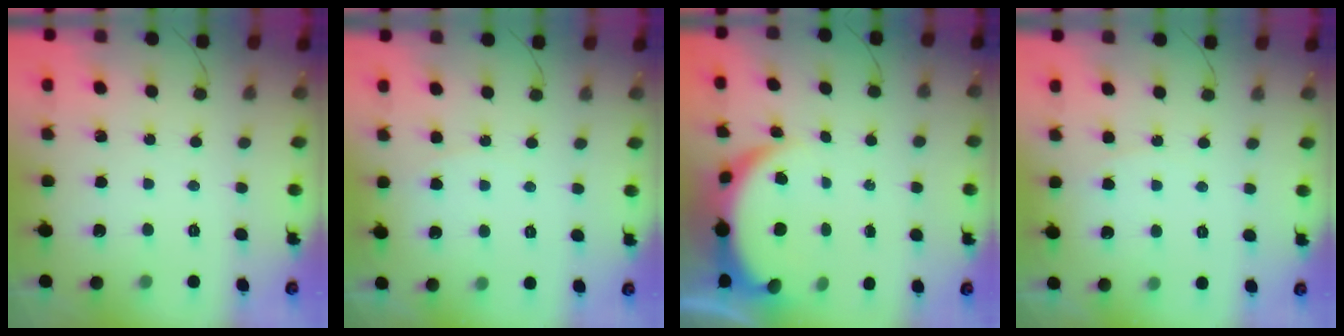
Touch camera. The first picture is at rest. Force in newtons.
{"total": 3.5, "press": 3.5, "slide": 0.3}
{"total": 5.4, "press": 5.4, "slide": 0.2}
{"total": 3.5, "press": 3.5, "slide": 0.3}